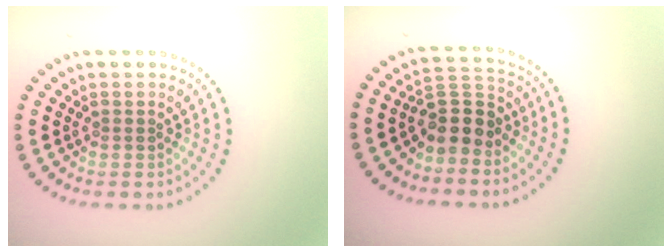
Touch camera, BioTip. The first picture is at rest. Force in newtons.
{"total": 3.6, "press": 3.3, "slide": 1.6}